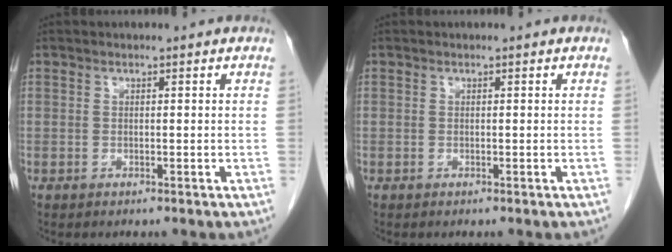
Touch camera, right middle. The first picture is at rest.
{"total": 0.0}